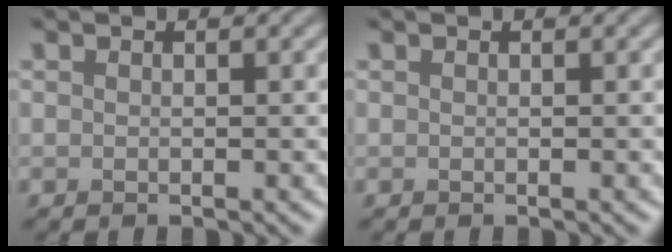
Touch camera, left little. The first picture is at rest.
{"total": 0.0}